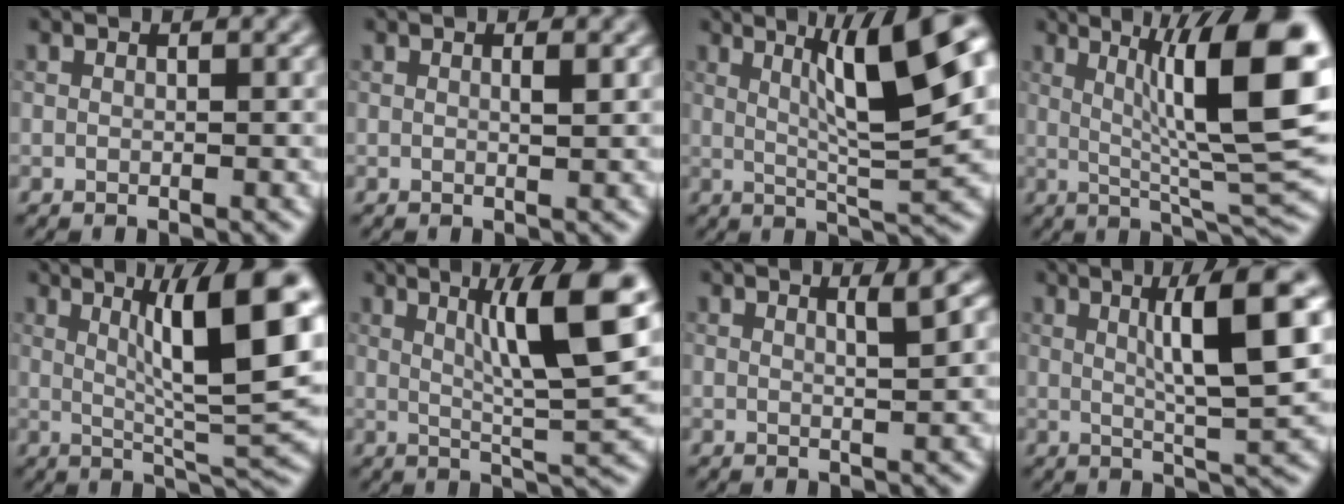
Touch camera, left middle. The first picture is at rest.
{"total": 0.8, "force": [0.2, 0.1, 0.8], "torque": [-0.012, 0.001, 0.003]}
{"total": 10.3, "force": [3.6, 1.9, 9.5], "torque": [-0.129, 0.013, 0.060]}
{"total": 12.7, "force": [3.1, 2.5, 12.1], "torque": [-0.165, 0.011, 0.052]}
{"total": 10.7, "force": [2.9, 1.9, 10.1], "torque": [-0.143, 0.002, 0.051]}
{"total": 9.6, "force": [3.2, 1.5, 8.9], "torque": [-0.125, 0.004, 0.054]}
{"total": 1.9, "force": [0.9, 0.4, 1.6], "torque": [-0.018, 0.004, 0.009]}
{"total": 7.9, "force": [2.2, 1.1, 7.5], "torque": [-0.105, 0.006, 0.036]}